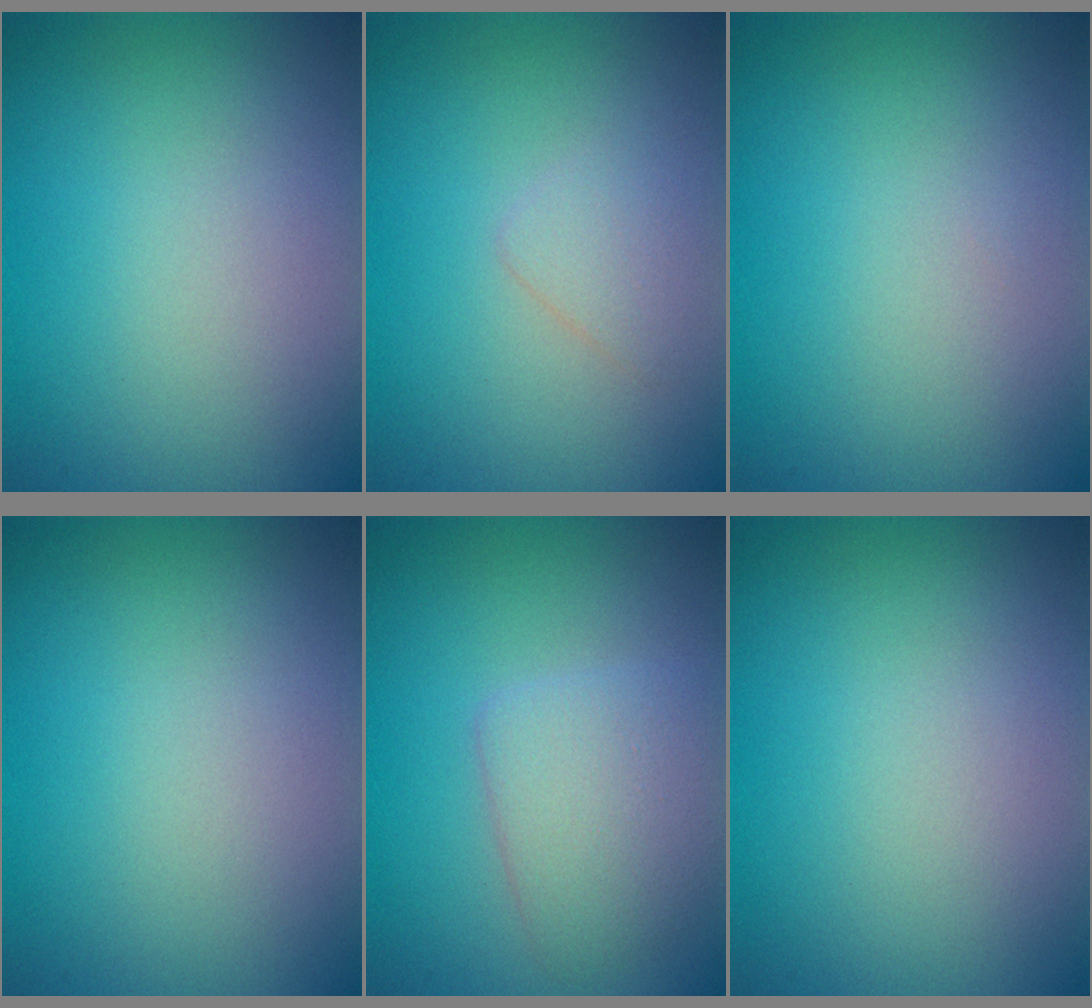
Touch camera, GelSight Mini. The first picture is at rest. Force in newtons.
{"total": 1.3, "press": 1.3, "slide": 0.1}
{"total": 0.0}
{"total": 0.0}
{"total": 3.3, "press": 3.3, "slide": 0.2}
{"total": 0.0}